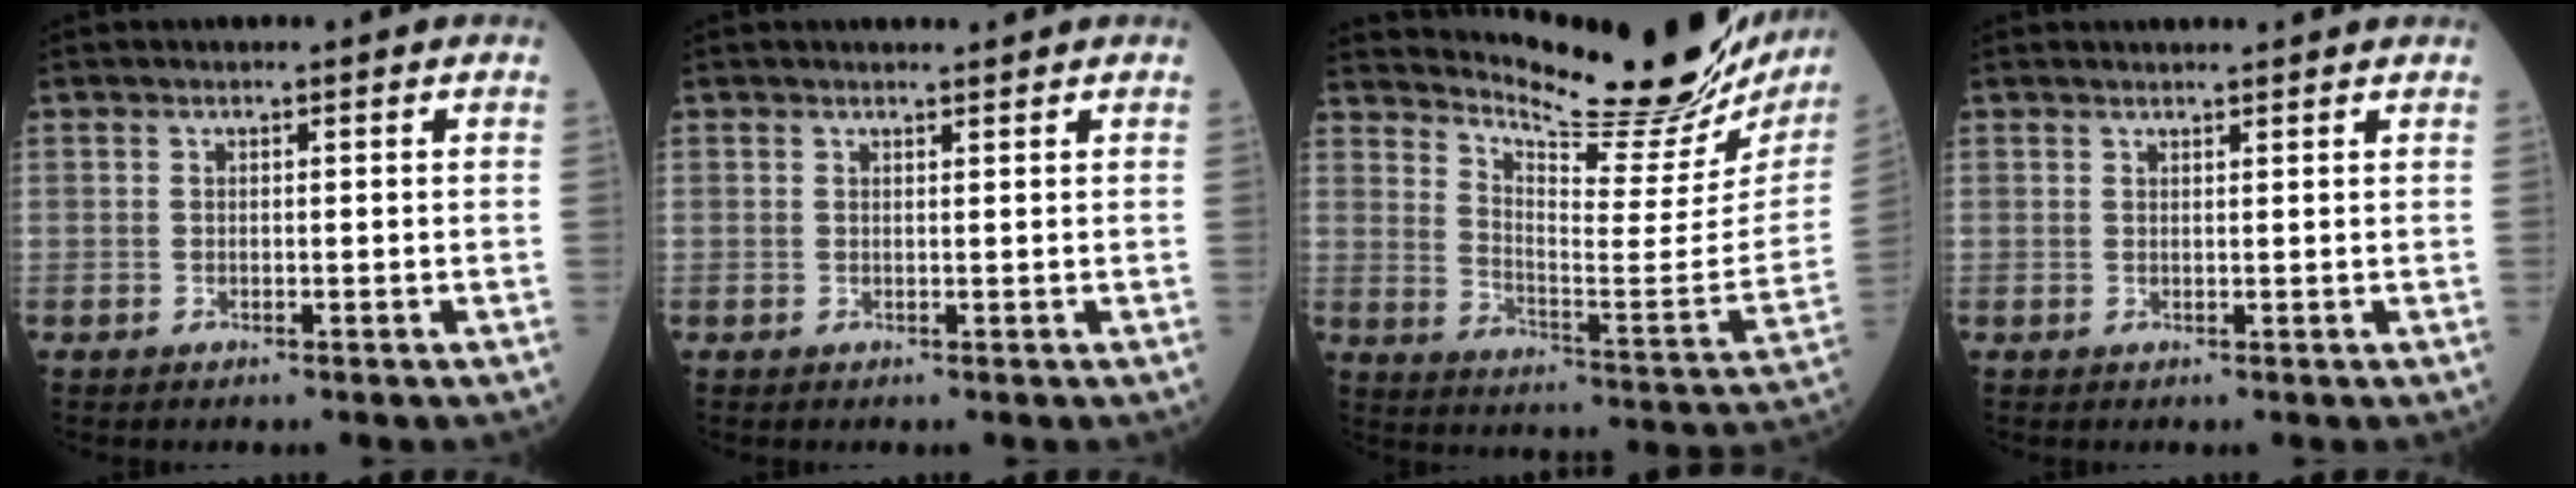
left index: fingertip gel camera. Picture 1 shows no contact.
{"total": 1.3, "force": [1.3, -0.2, 0.1], "torque": [-0.007, 0.000, 0.021]}
{"total": 25.0, "force": [22.4, 2.6, 10.7], "torque": [-0.176, -0.092, 0.299]}
{"total": 3.6, "force": [3.5, 0.2, 0.9], "torque": [-0.015, 0.016, 0.042]}